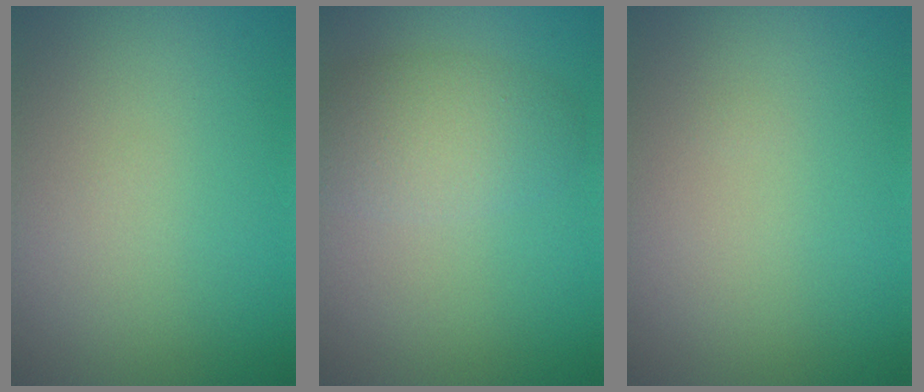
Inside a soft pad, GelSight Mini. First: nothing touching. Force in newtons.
{"total": 4.2, "press": 4.2, "slide": 0.1}
{"total": 0.0}